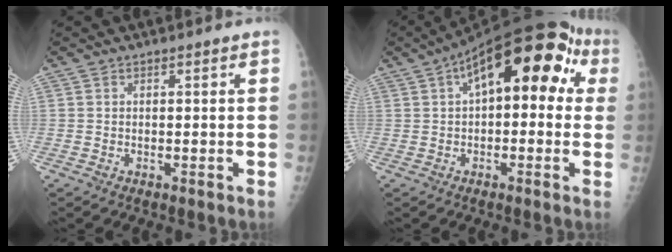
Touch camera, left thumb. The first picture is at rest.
{"total": 17.4, "force": [4.7, 8.5, 14.5], "torque": [-0.171, 0.049, 0.055]}